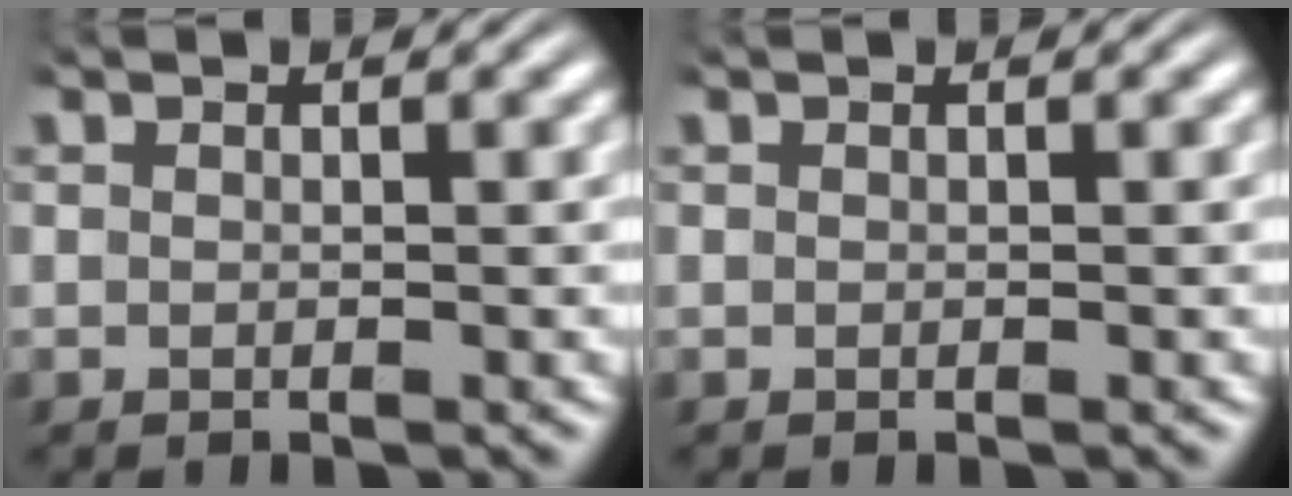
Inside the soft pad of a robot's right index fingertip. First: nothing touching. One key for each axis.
{"total": 0.0}